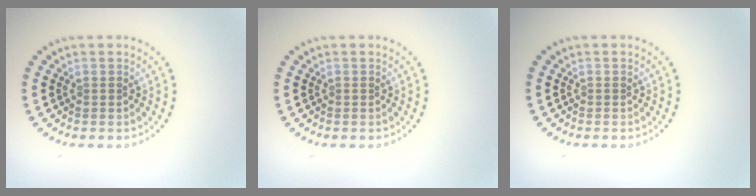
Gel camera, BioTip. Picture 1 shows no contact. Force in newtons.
{"total": 0.0}
{"total": 0.0}